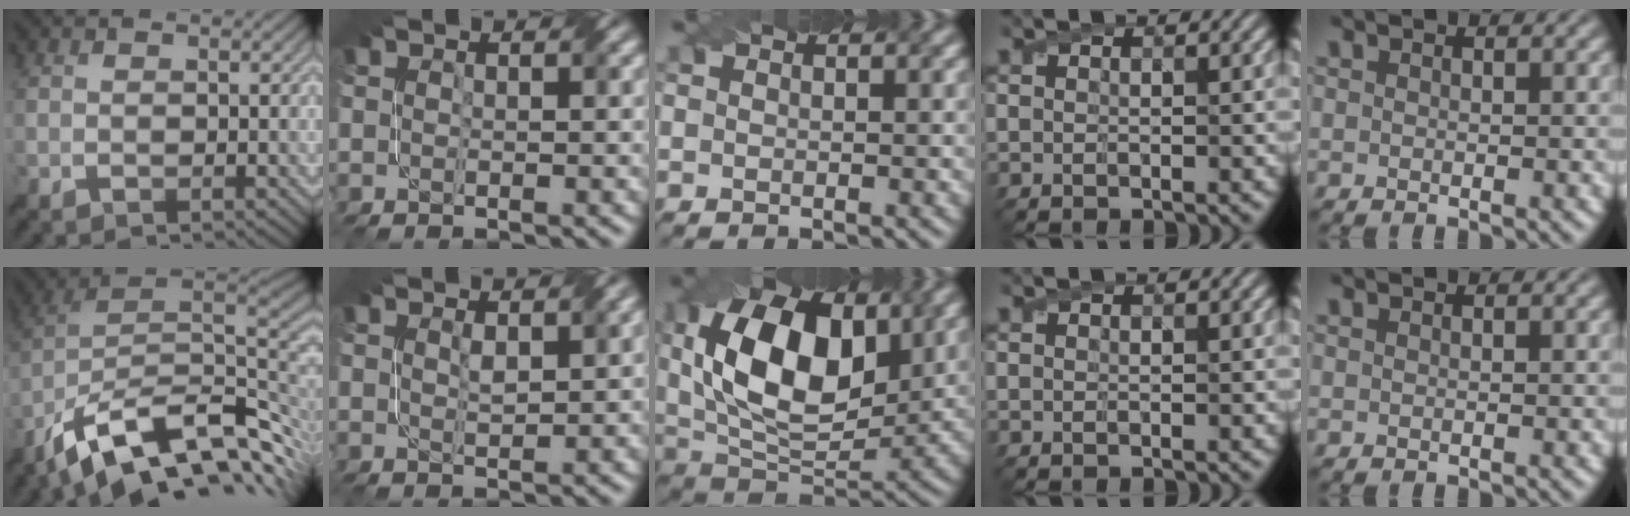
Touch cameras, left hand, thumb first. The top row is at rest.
{"thumb": {"total": 15.7, "force": [-6.9, 7.1, 12.2], "torque": [-0.245, -0.002, -0.125]}, "index": {"total": 0.9, "force": [0.6, -0.1, 0.7], "torque": [-0.017, 0.000, 0.013]}, "middle": {"total": 12.3, "force": [2.8, 6.9, 9.7], "torque": [-0.166, 0.007, 0.045]}}